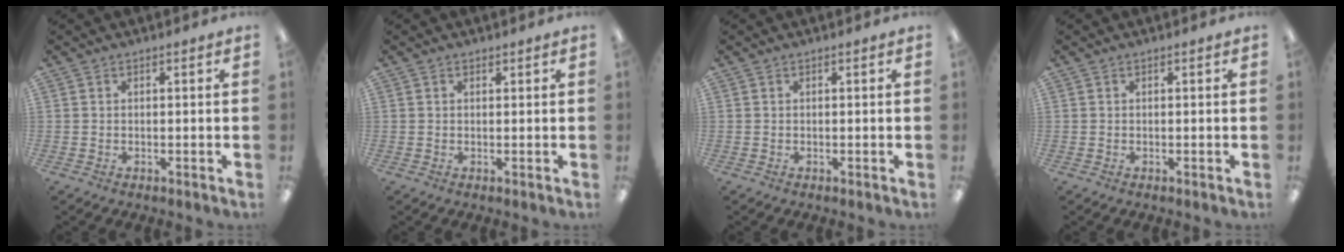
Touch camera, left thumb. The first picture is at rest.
{"total": 0.6, "force": [0.5, 0.4, 0.1], "torque": [-0.002, 0.003, 0.008]}
{"total": 0.0}
{"total": 0.0}